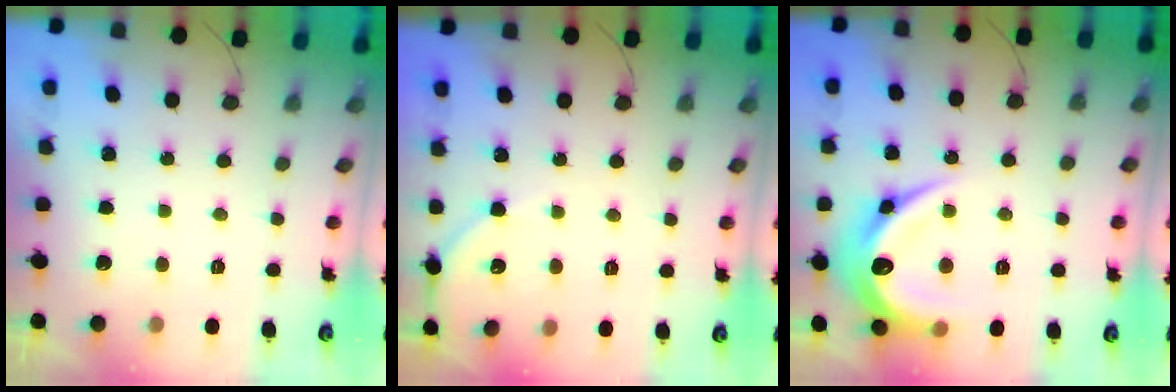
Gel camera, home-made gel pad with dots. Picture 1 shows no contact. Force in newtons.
{"total": 5.1, "press": 5.1, "slide": 0.8}
{"total": 18.1, "press": 18.1, "slide": 0.3}